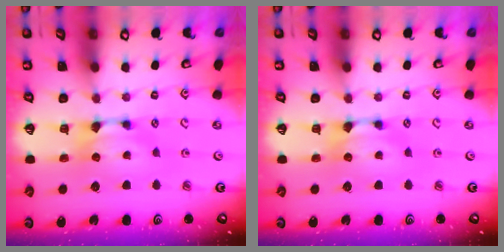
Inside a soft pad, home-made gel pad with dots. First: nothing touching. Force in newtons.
{"total": 0.0}